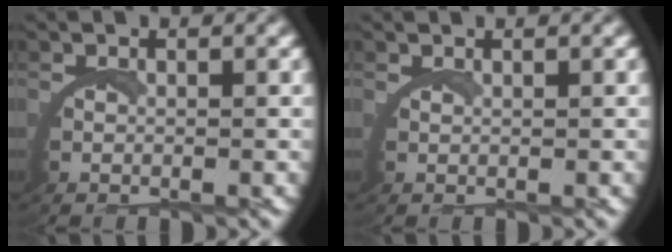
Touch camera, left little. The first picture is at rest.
{"total": 1.1, "force": [0.8, -0.7, -0.1], "torque": [0.001, 0.004, 0.015]}